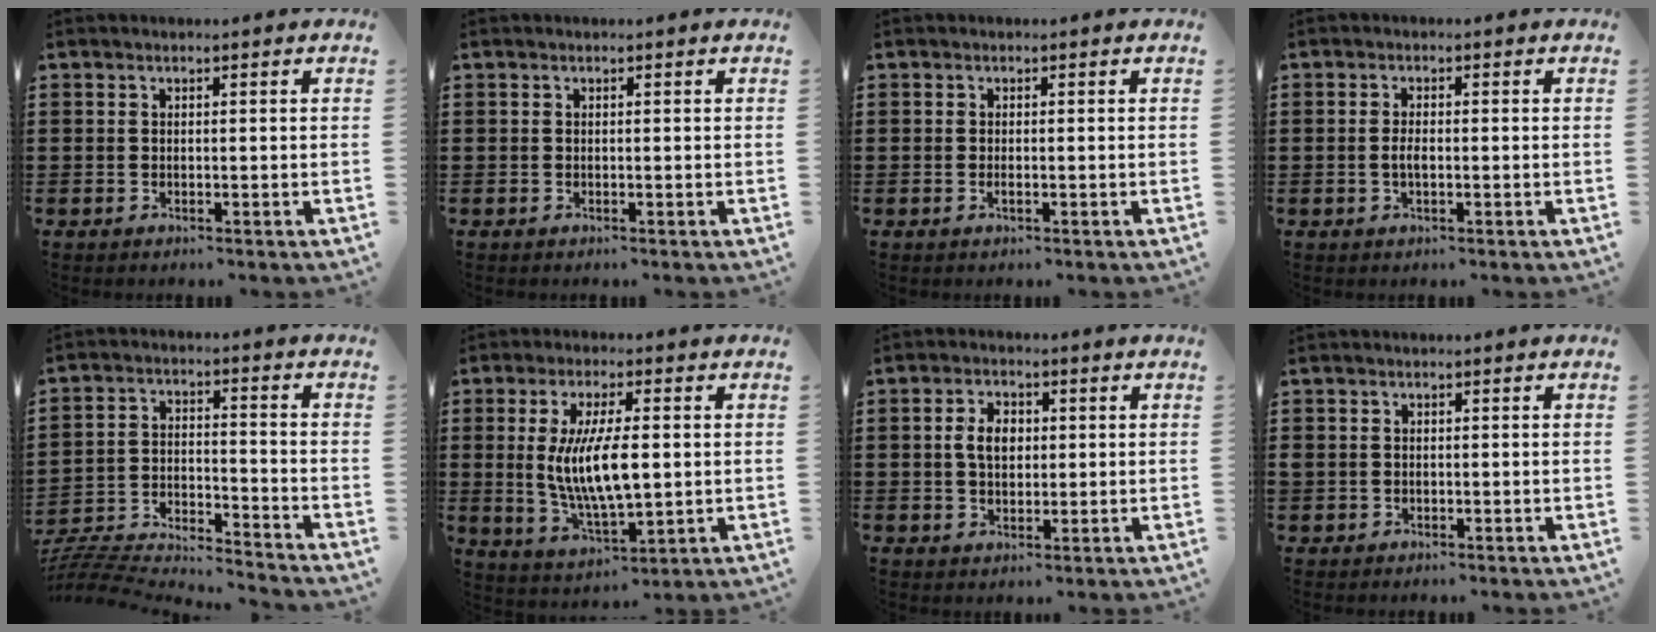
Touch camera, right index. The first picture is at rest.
{"total": 0.0}
{"total": 0.5, "force": [-0.2, 0.1, 0.5], "torque": [-0.009, -0.005, -0.002]}
{"total": 2.0, "force": [-0.3, 0.7, 1.8], "torque": [-0.035, 0.000, -0.005]}
{"total": 5.8, "force": [-5.8, 0.2, 0.8], "torque": [-0.032, -0.010, -0.123]}
{"total": 10.3, "force": [0.5, 3.7, 9.6], "torque": [-0.188, -0.002, 0.005]}
{"total": 4.2, "force": [0.4, 2.8, 3.1], "torque": [-0.060, 0.010, 0.002]}
{"total": 0.8, "force": [-0.1, 0.8, 0.1], "torque": [-0.003, 0.005, -0.004]}